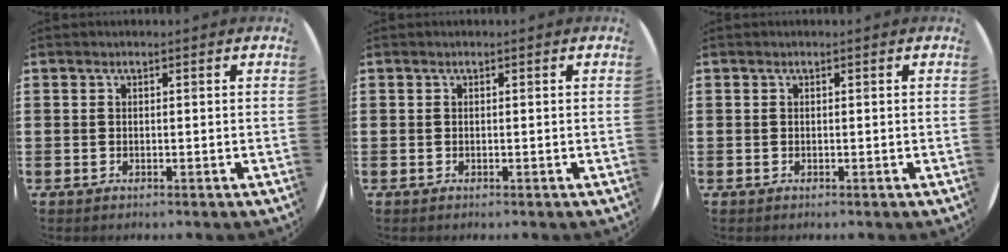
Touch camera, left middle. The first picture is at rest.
{"total": 0.0}
{"total": 0.0}